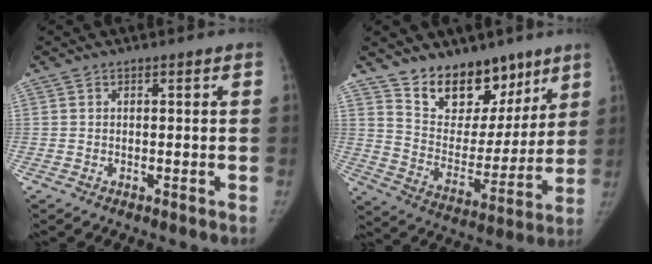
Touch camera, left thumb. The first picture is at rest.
{"total": 16.5, "force": [11.9, 9.3, 6.6], "torque": [-0.039, -0.081, 0.202]}